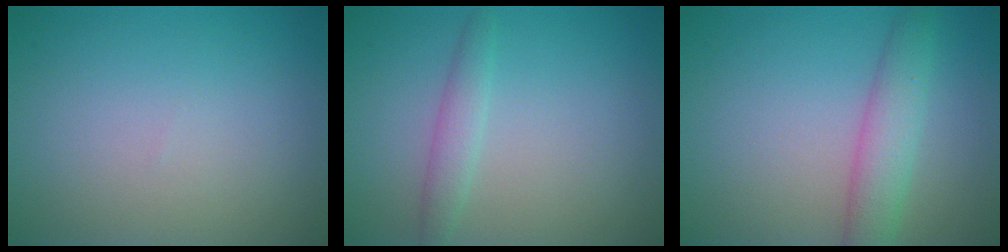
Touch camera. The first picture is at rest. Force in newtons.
{"total": 1.9, "press": 1.9, "slide": 0.1}
{"total": 3.8, "press": 3.8, "slide": 0.1}